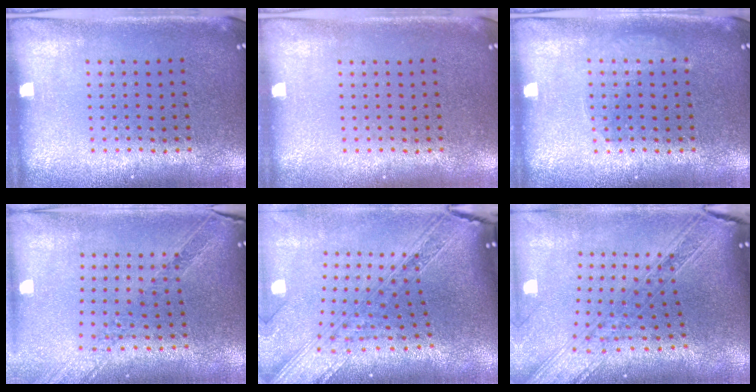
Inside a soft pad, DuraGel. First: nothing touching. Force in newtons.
{"total": 0.0}
{"total": 1.3, "press": 1.3, "slide": 0.2}
{"total": 1.1, "press": 1.1, "slide": 0.2}
{"total": 3.5, "press": 2.6, "slide": 2.4}
{"total": 2.5, "press": 2.1, "slide": 1.3}